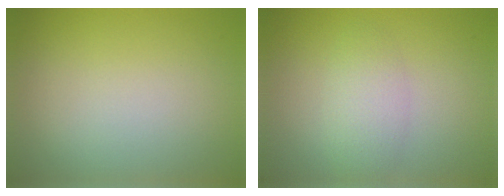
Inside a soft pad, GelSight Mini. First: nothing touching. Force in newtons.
{"total": 2.7, "press": 2.7, "slide": 0.1}